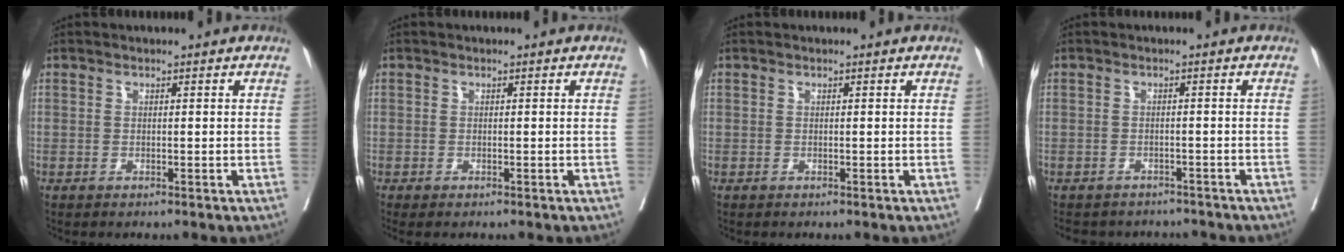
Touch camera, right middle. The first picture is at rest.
{"total": 1.2, "force": [-1.0, 0.2, 0.7], "torque": [-0.011, -0.006, -0.014]}
{"total": 0.0}
{"total": 7.8, "force": [-7.3, 2.6, 0.9], "torque": [-0.019, 0.005, -0.088]}